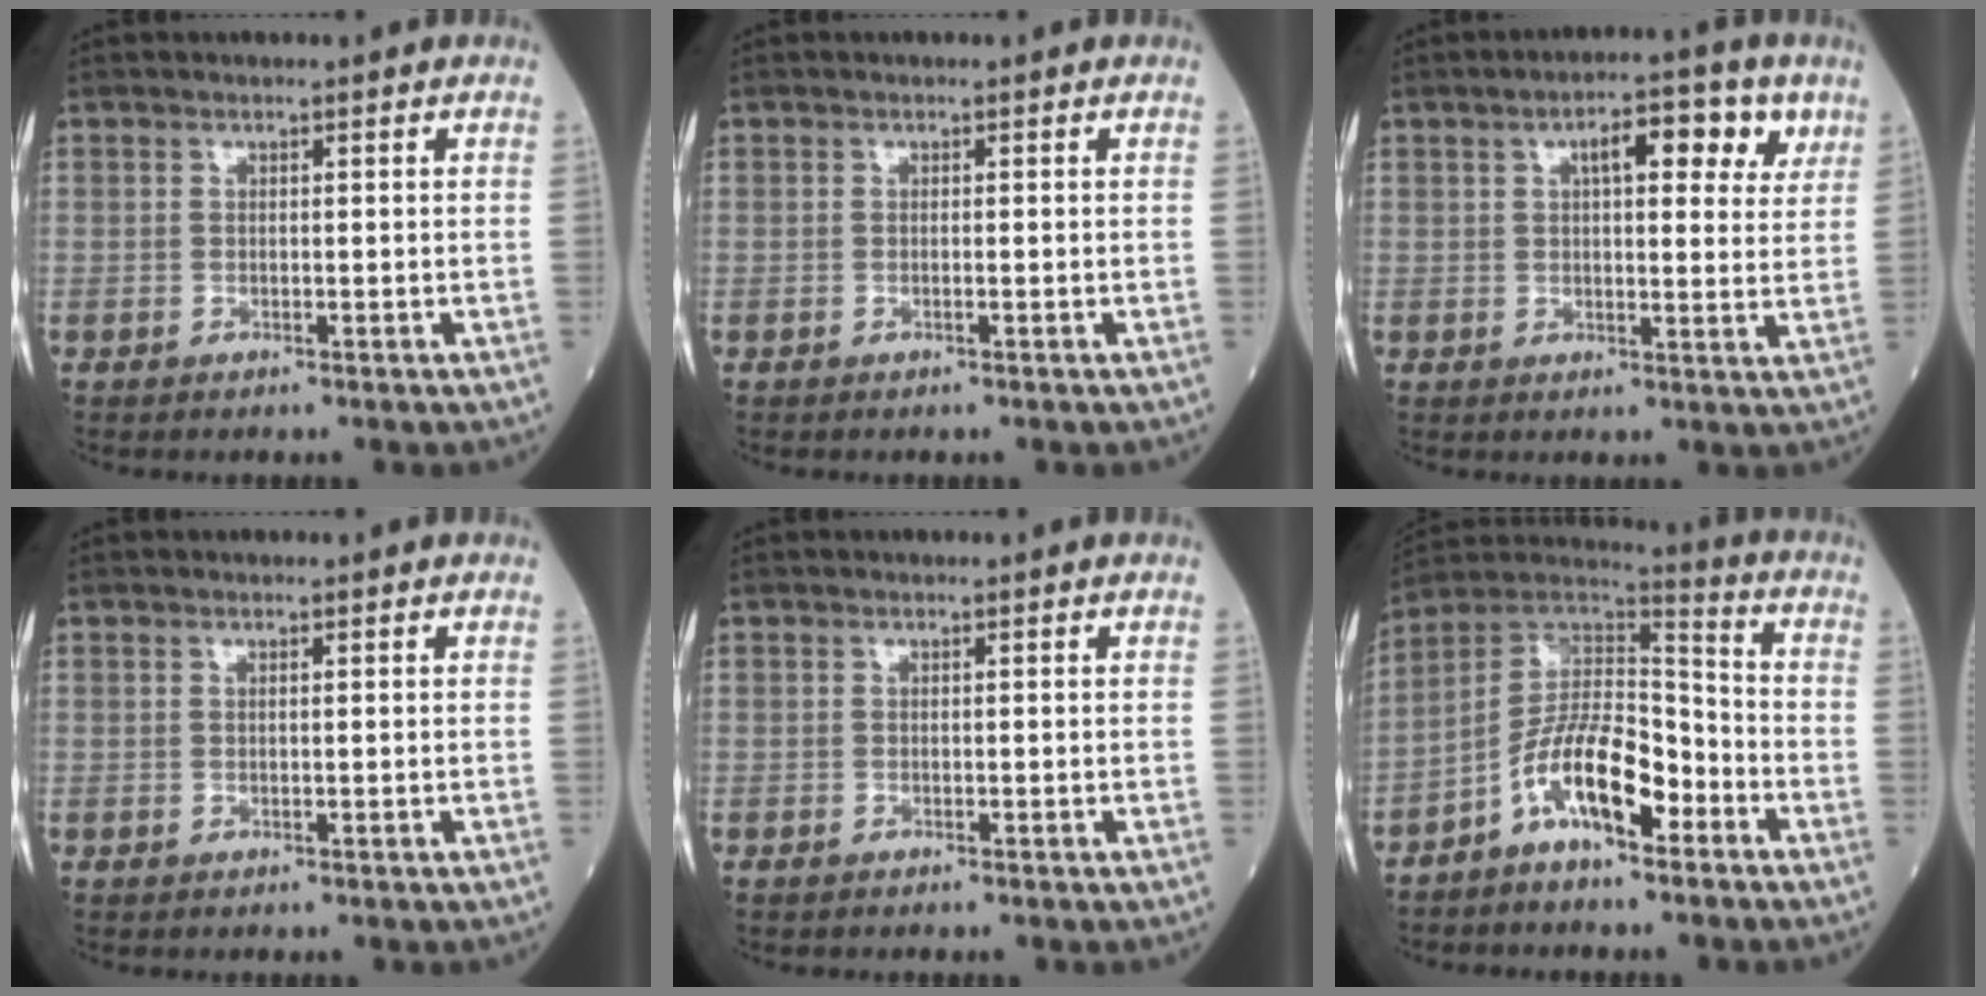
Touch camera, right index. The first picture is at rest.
{"total": 0.0}
{"total": 9.0, "force": [4.1, 3.2, 7.3], "torque": [-0.096, 0.013, 0.052]}
{"total": 0.0}
{"total": 0.0}
{"total": 11.9, "force": [-6.0, 4.1, 9.4], "torque": [-0.177, 0.021, -0.110]}